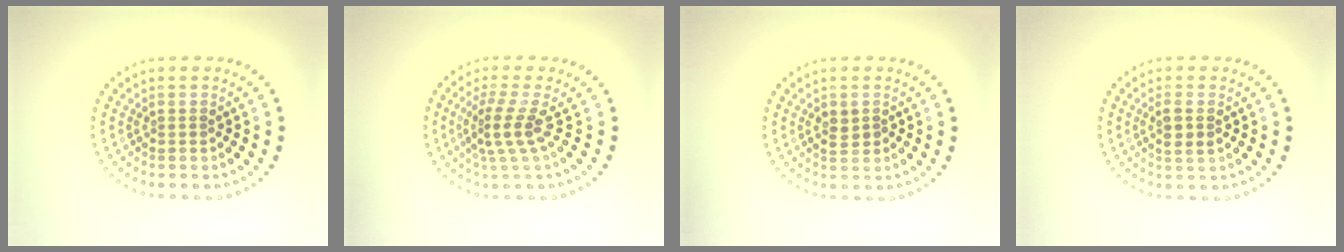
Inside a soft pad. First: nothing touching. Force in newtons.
{"total": 2.9, "press": 1.9, "slide": 2.2}
{"total": 1.5, "press": 1.5, "slide": 0.3}
{"total": 1.9, "press": 1.8, "slide": 0.7}